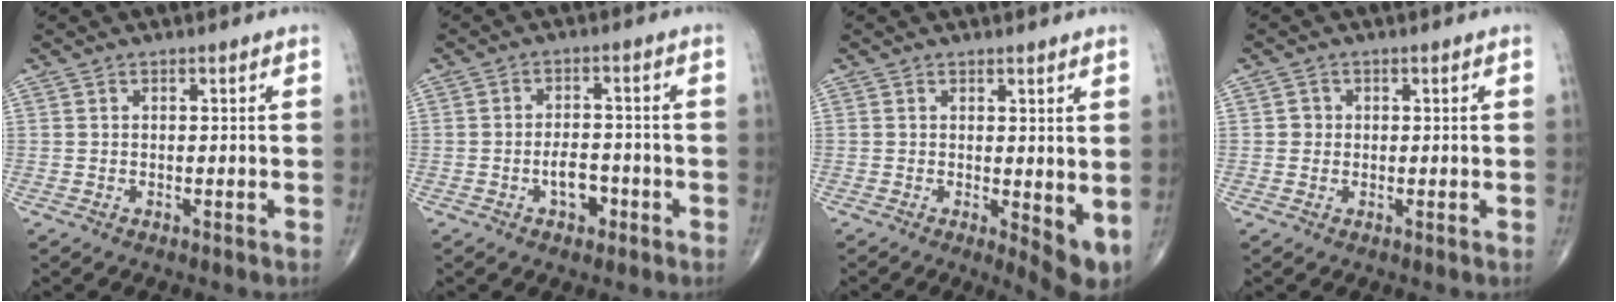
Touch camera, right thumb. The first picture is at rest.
{"total": 4.6, "force": [-2.0, 2.7, 3.2], "torque": [-0.034, 0.018, -0.033]}
{"total": 5.9, "force": [0.0, 2.1, 5.5], "torque": [-0.069, -0.016, 0.003]}
{"total": 1.5, "force": [0.1, 1.4, 0.3], "torque": [0.003, 0.004, -0.001]}